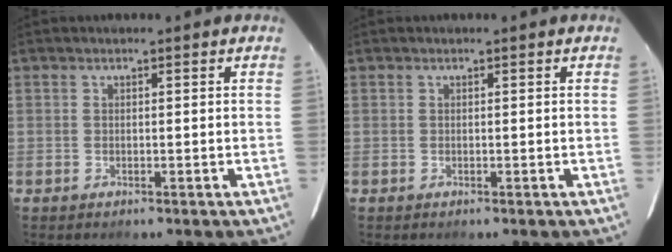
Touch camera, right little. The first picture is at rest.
{"total": 0.0}